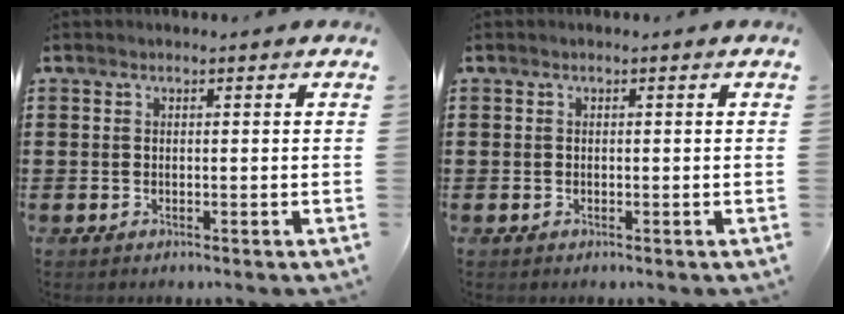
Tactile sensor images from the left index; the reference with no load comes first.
{"total": 0.0}